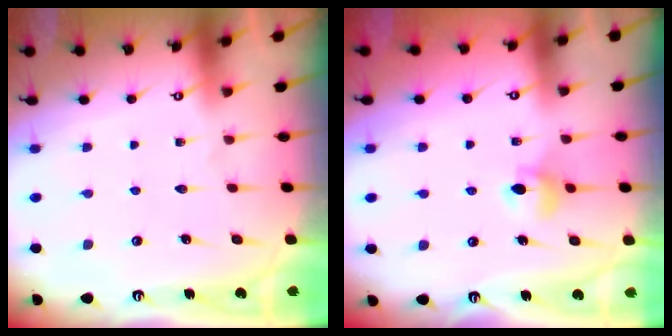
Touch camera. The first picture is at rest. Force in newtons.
{"total": 5.4, "press": 5.4, "slide": 0.6}